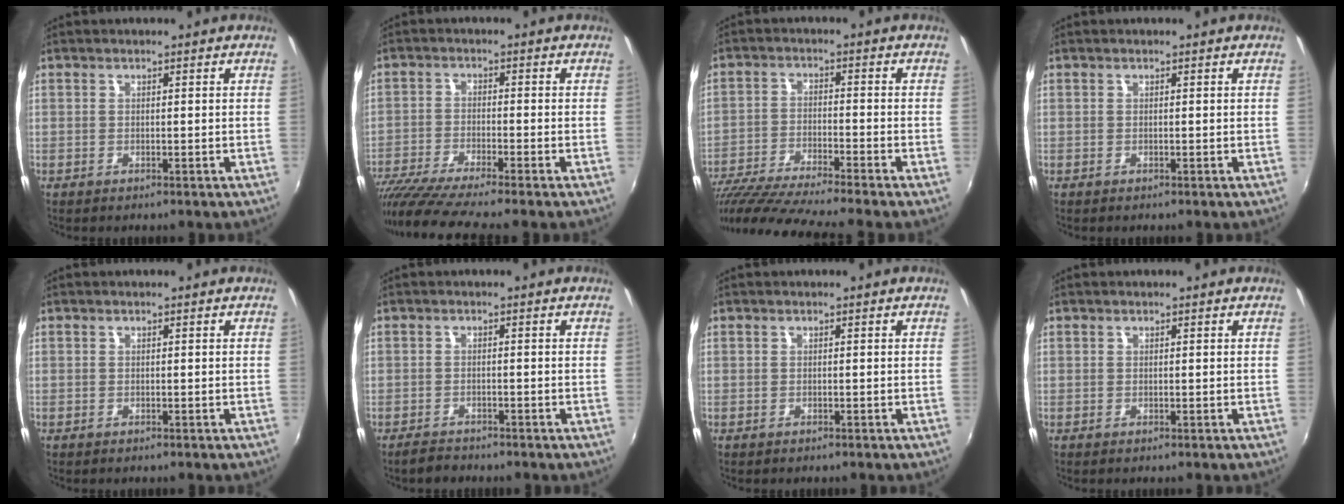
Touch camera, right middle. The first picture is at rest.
{"total": 12.3, "force": [-10.3, -0.4, 6.7], "torque": [-0.143, -0.048, -0.180]}
{"total": 16.1, "force": [-13.9, -1.2, 8.0], "torque": [-0.162, -0.048, -0.241]}
{"total": 0.0}
{"total": 0.0}
{"total": 2.3, "force": [-2.1, 0.7, 0.5], "torque": [-0.019, -0.001, -0.037]}
{"total": 0.0}
{"total": 0.0}